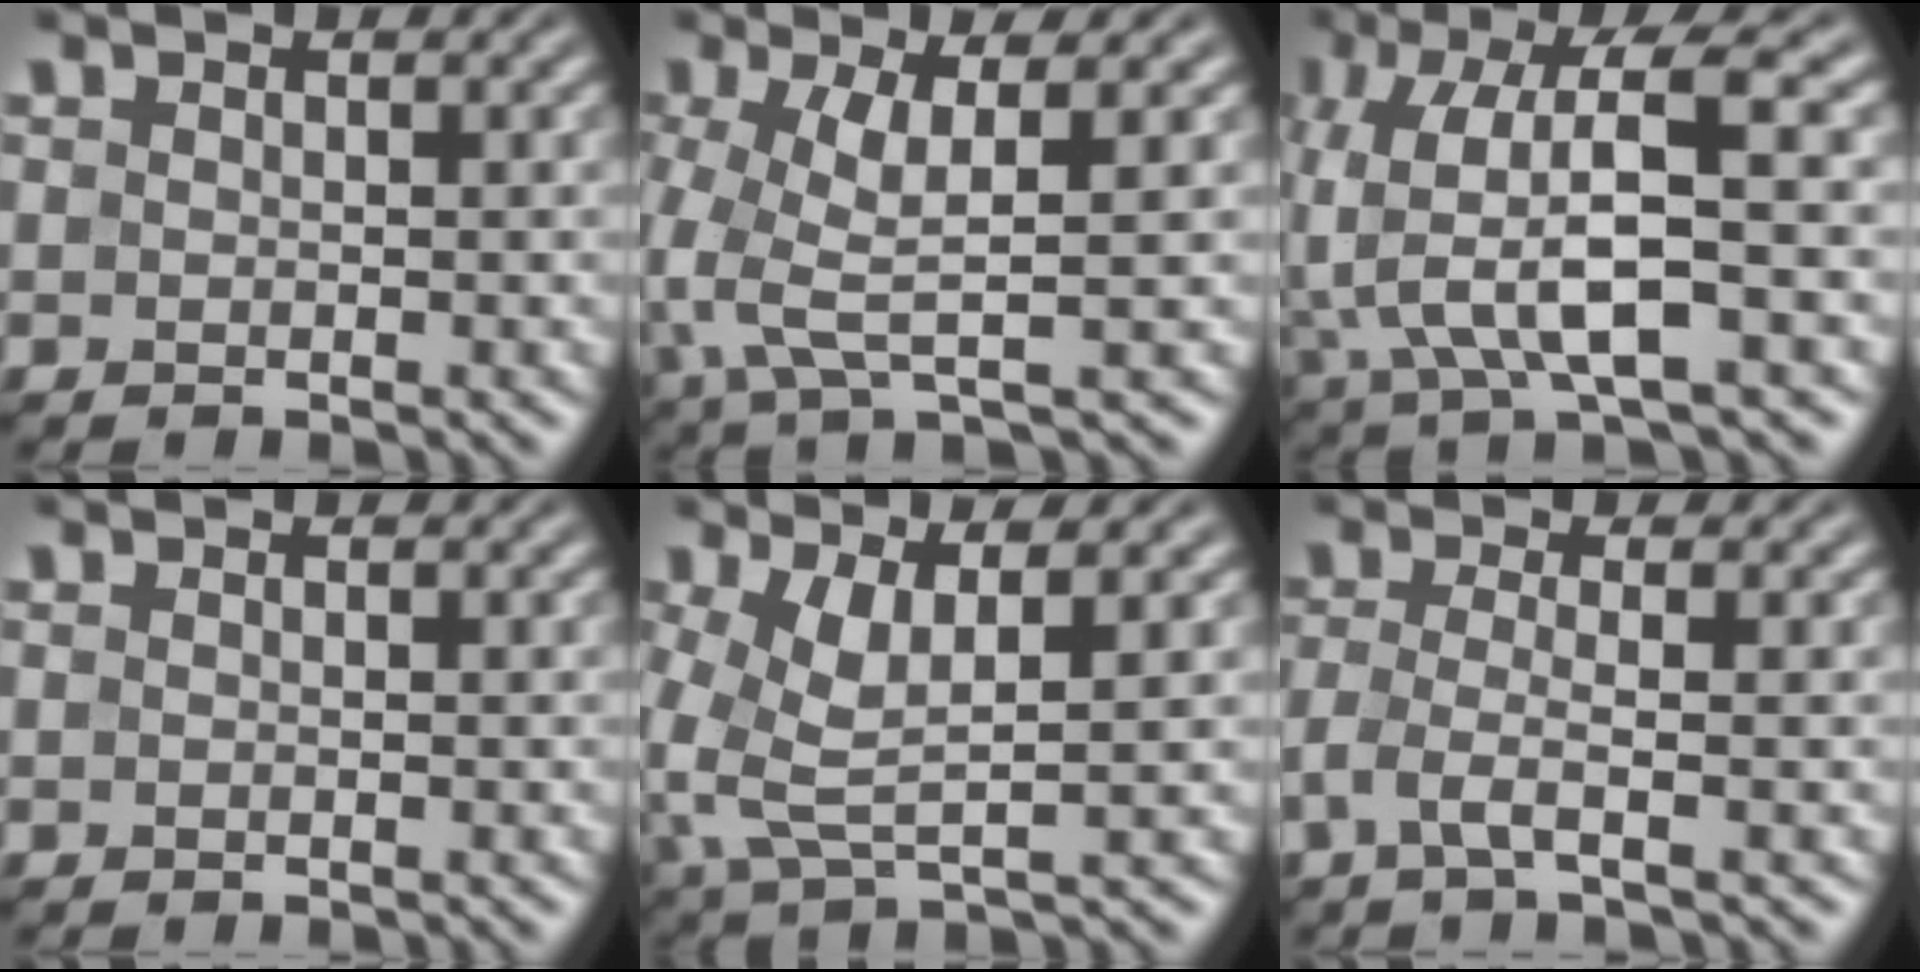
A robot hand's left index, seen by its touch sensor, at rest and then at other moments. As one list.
[{"total": 4.9, "force": [0.0, 1.2, 4.7], "torque": [-0.112, -0.002, 0.002]}, {"total": 8.1, "force": [-0.5, 2.4, 7.7], "torque": [-0.169, 0.013, -0.010]}, {"total": 0.0}, {"total": 4.4, "force": [0.7, 1.4, 4.1], "torque": [-0.101, -0.003, 0.019]}, {"total": 2.5, "force": [-1.1, 0.2, 2.2], "torque": [-0.048, -0.002, -0.031]}]